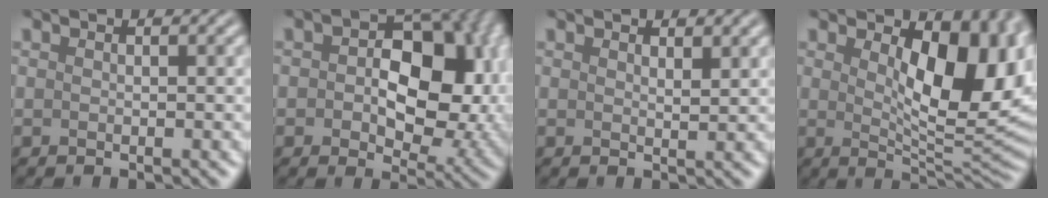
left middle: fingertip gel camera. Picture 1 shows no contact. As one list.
[{"total": 12.1, "force": [0.9, 7.6, 9.3], "torque": [-0.104, 0.009, 0.015]}, {"total": 1.0, "force": [0.8, 0.2, 0.5], "torque": [-0.007, -0.002, 0.015]}, {"total": 10.4, "force": [2.4, 4.6, 9.0], "torque": [-0.123, -0.008, 0.044]}]